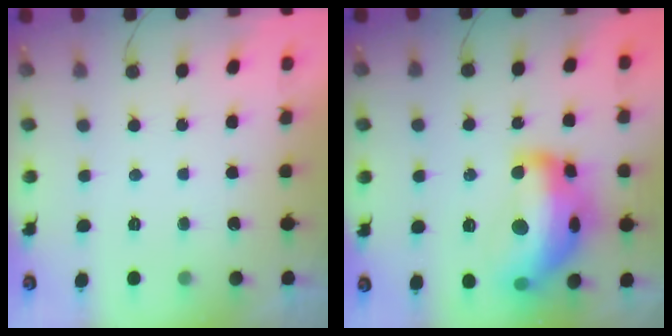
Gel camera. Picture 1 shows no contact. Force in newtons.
{"total": 23.1, "press": 23.0, "slide": 1.4}